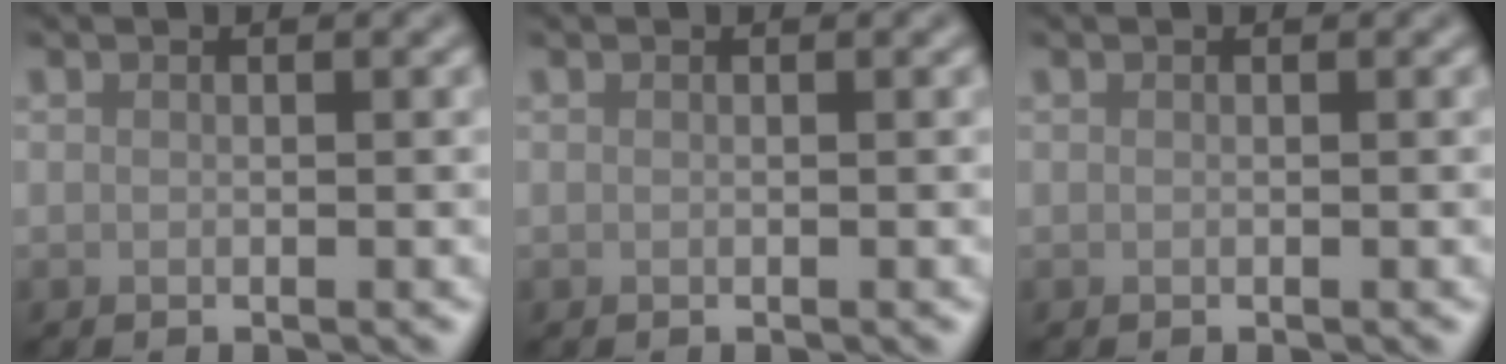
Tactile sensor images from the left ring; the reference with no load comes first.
{"total": 0.0}
{"total": 0.0}